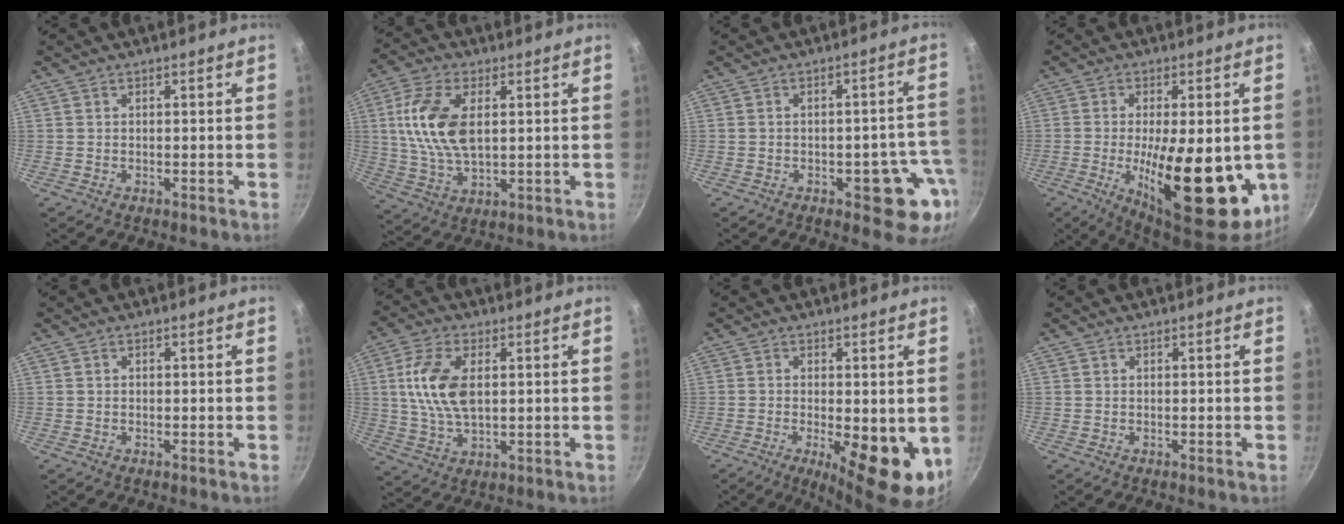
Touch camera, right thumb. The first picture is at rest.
{"total": 13.3, "force": [2.4, 7.2, 10.9], "torque": [-0.210, -0.003, 0.048]}
{"total": 10.1, "force": [-4.0, 4.7, 8.1], "torque": [-0.045, 0.028, -0.047]}
{"total": 21.8, "force": [-3.8, 8.4, 19.8], "torque": [-0.271, -0.010, -0.044]}
{"total": 0.0}
{"total": 11.8, "force": [2.0, 6.3, 9.8], "torque": [-0.186, -0.001, 0.039]}
{"total": 11.8, "force": [-2.5, 4.2, 10.8], "torque": [-0.144, -0.007, -0.025]}
{"total": 0.0}